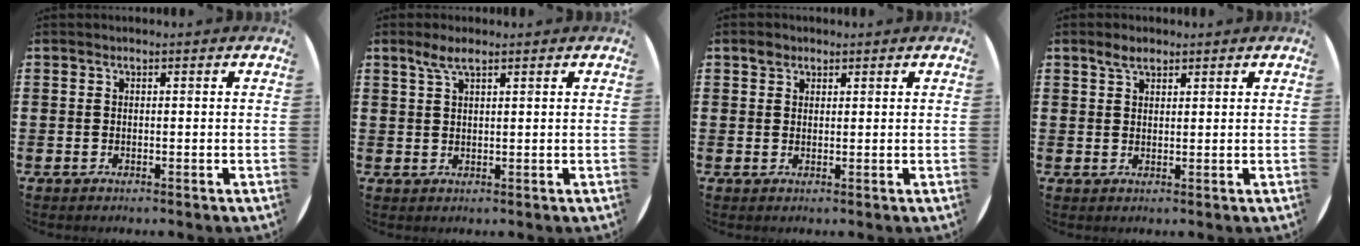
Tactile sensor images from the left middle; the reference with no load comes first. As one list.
[{"total": 2.8, "force": [2.0, 0.6, 1.9], "torque": [-0.041, 0.005, 0.034]}, {"total": 1.5, "force": [1.2, 0.9, 0.3], "torque": [0.010, -0.001, 0.019]}, {"total": 2.4, "force": [1.9, 1.1, 1.1], "torque": [-0.015, 0.002, 0.033]}]